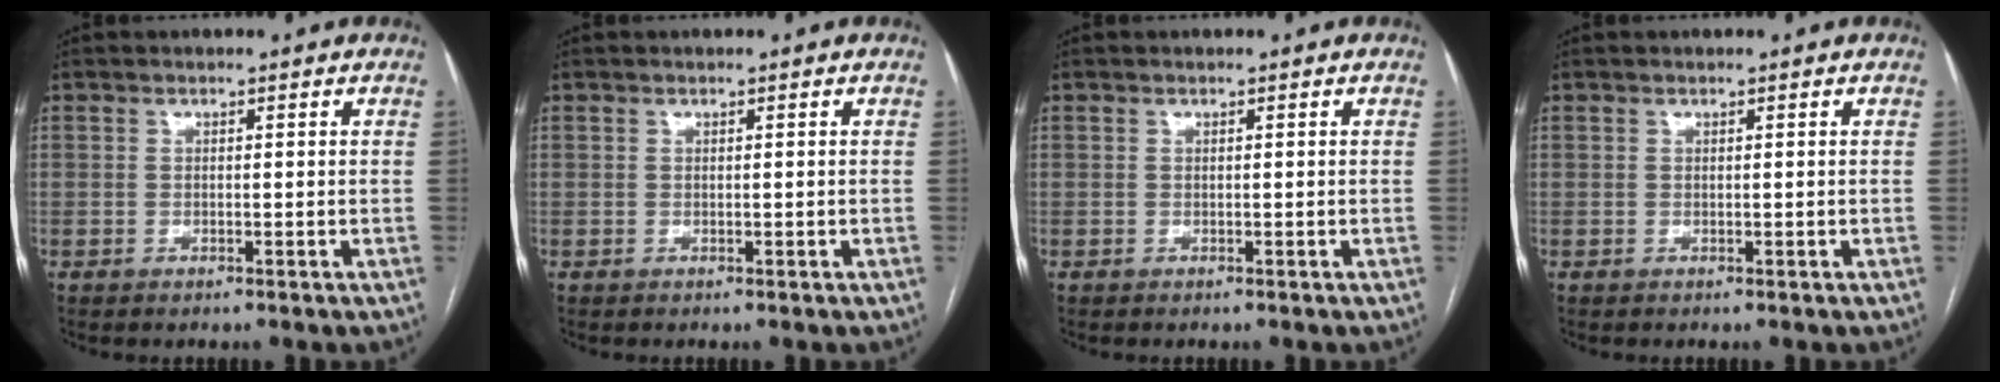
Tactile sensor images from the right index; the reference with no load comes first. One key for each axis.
{"total": 0.0}
{"total": 0.0}
{"total": 0.0}